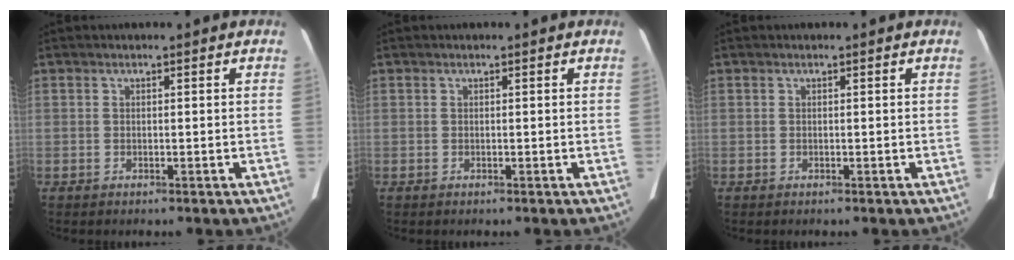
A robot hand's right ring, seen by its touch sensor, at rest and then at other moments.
{"total": 0.0}
{"total": 0.0}